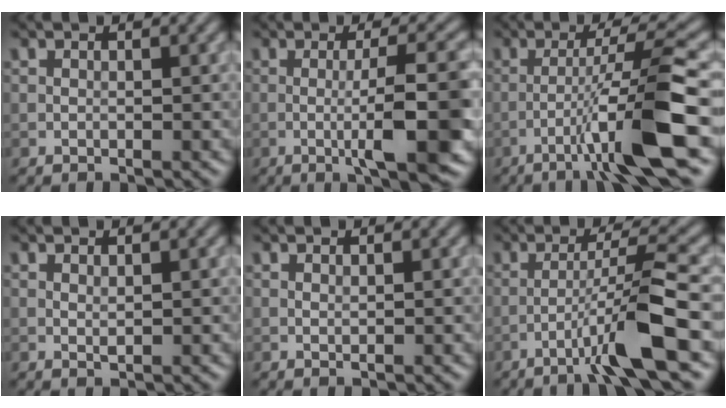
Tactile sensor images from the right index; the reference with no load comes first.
{"total": 7.8, "force": [-1.5, 1.3, 7.5], "torque": [-0.106, 0.007, -0.029]}
{"total": 8.0, "force": [-3.1, 0.2, 7.3], "torque": [-0.120, 0.018, -0.055]}
{"total": 0.6, "force": [0.3, 0.2, 0.4], "torque": [-0.010, -0.003, 0.008]}
{"total": 0.0}
{"total": 6.5, "force": [-3.1, 0.0, 5.7], "torque": [-0.093, 0.019, -0.062]}